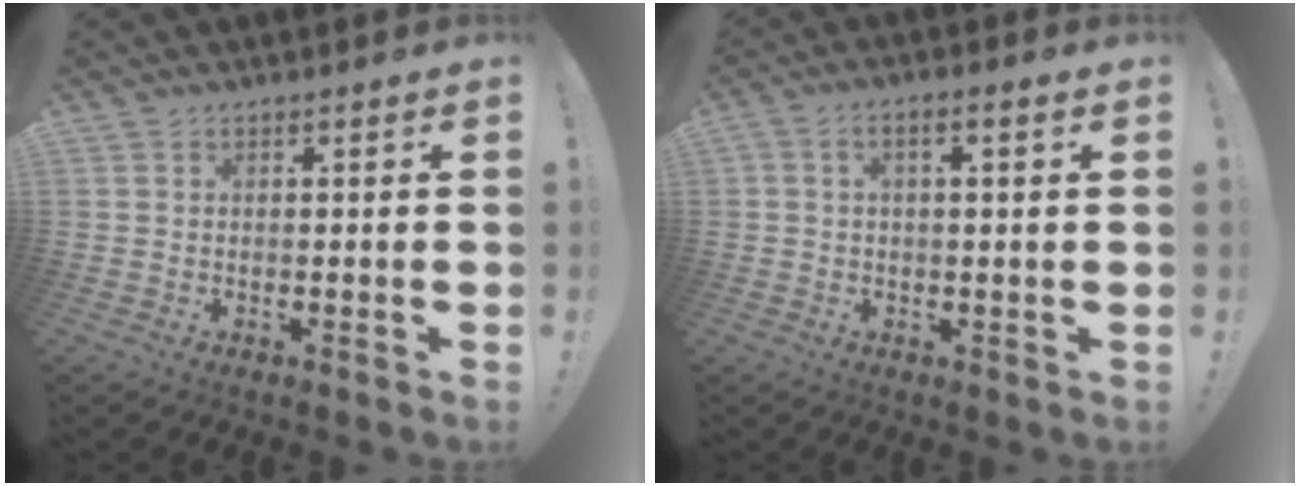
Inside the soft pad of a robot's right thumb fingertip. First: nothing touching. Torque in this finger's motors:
{"motor_torque": [2.36, 2.52, 1.01, -0.32, 0.28]}